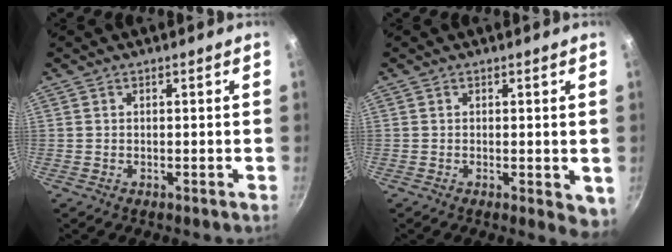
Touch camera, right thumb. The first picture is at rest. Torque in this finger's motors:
{"motor_torque": [-0.01, 0.27, -0.08, -0.18, -0.02]}